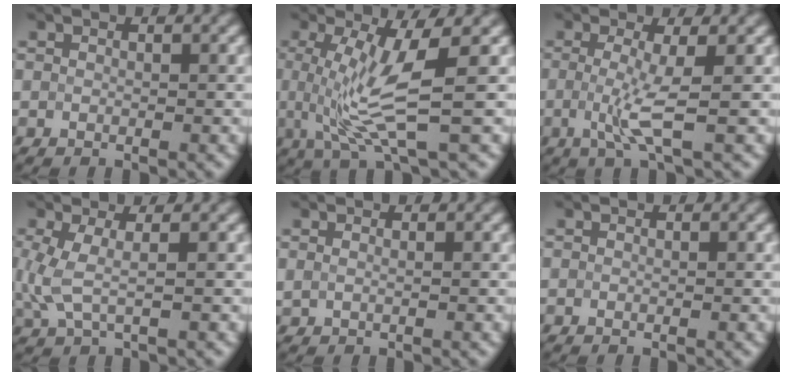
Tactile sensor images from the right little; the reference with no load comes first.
{"total": 5.7, "force": [0.0, 1.1, 5.6], "torque": [-0.107, -0.003, 0.002]}
{"total": 3.1, "force": [-0.7, 0.3, 3.0], "torque": [-0.062, -0.007, -0.014]}
{"total": 2.5, "force": [0.0, 0.8, 2.4], "torque": [-0.065, -0.001, 0.002]}
{"total": 1.1, "force": [0.9, 0.5, 0.4], "torque": [-0.001, 0.003, 0.005]}
{"total": 0.0}